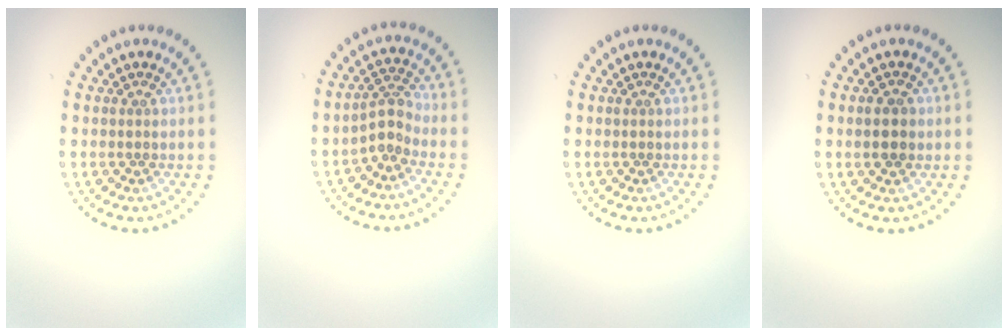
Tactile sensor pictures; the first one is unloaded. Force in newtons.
{"total": 2.3, "press": 1.6, "slide": 1.6}
{"total": 0.0}
{"total": 2.7, "press": 2.7, "slide": 0.2}